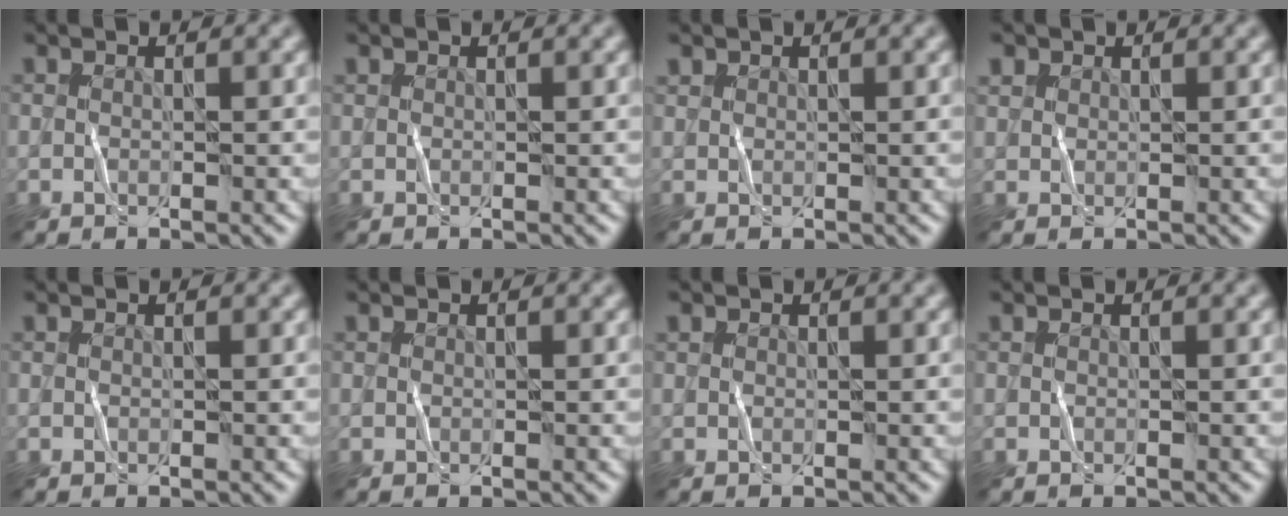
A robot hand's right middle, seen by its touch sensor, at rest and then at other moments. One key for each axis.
{"total": 0.0}
{"total": 0.6, "fx": 0.5, "fy": 0.3, "fz": -0.1, "tx": 0.003, "ty": -0.003, "tz": 0.007}
{"total": 1.7, "fx": 1.2, "fy": 1.1, "fz": 0.5, "tx": -0.003, "ty": 0.008, "tz": 0.007}
{"total": 0.0}
{"total": 0.0}
{"total": 0.0}
{"total": 0.0}